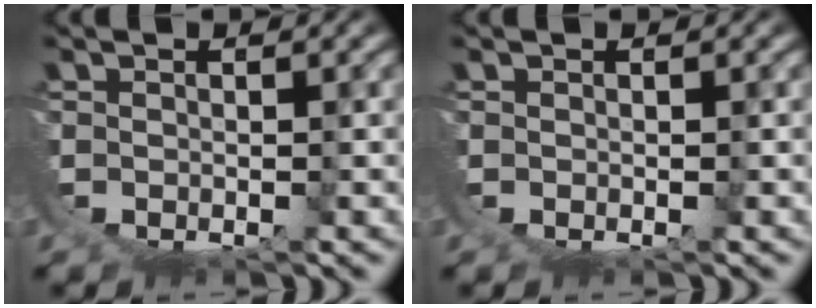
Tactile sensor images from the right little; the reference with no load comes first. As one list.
[{"total": 0.0}]